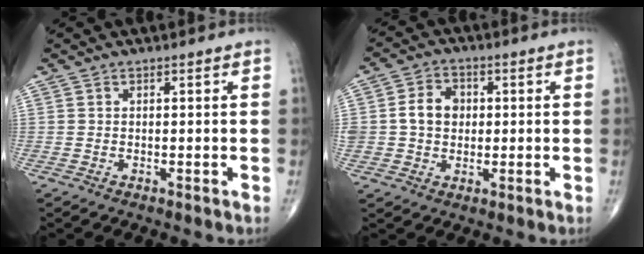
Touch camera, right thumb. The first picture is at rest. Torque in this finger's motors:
{"motor_torque": [0.13, 0.00, 0.80, 0.20, 0.19]}